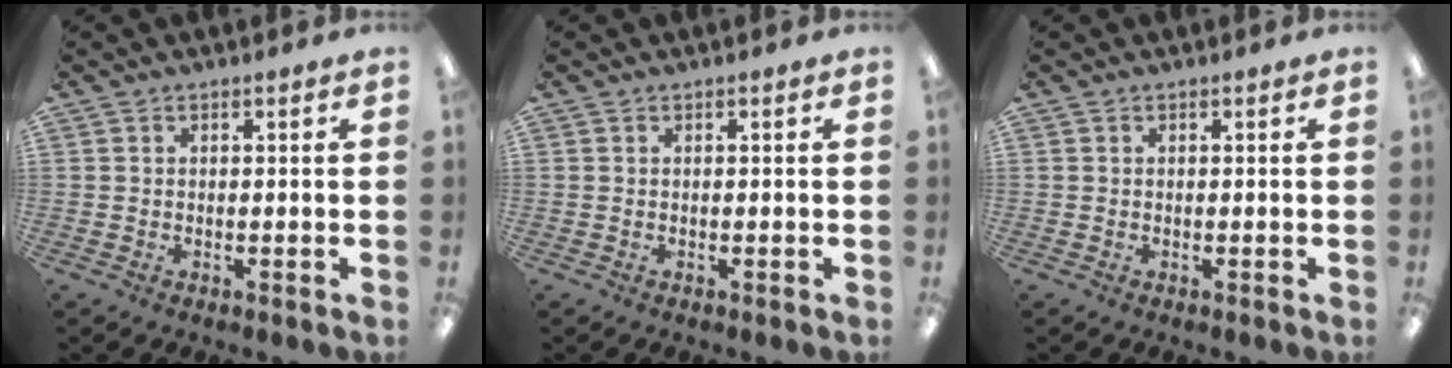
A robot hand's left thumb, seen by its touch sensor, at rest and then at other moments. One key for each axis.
{"total": 0.0}
{"total": 0.0}